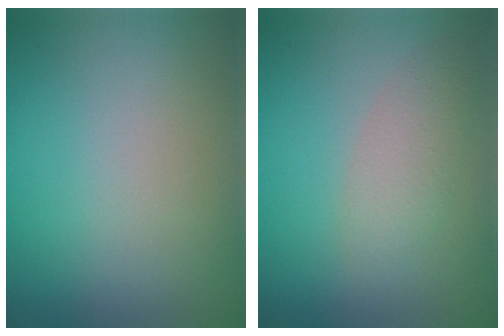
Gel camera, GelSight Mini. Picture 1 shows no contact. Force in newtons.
{"total": 2.6, "press": 2.6, "slide": 0.1}